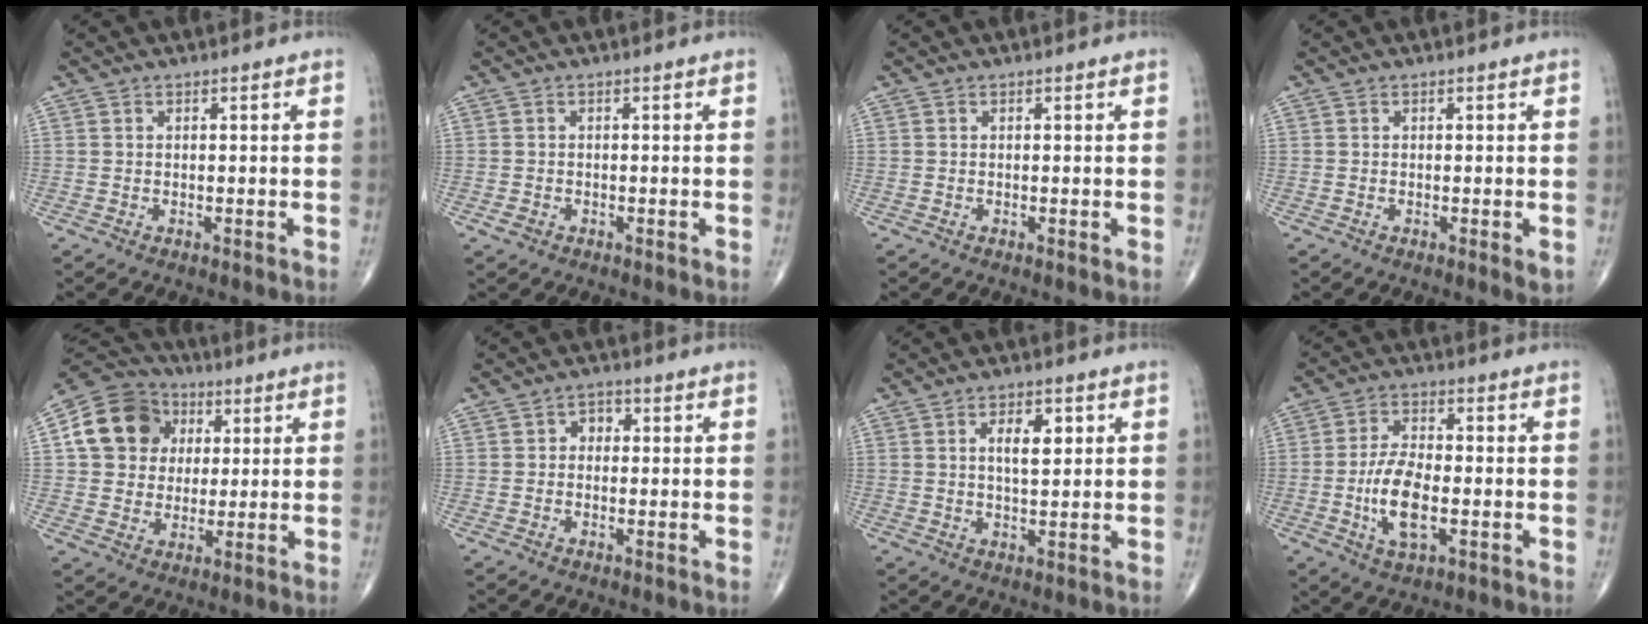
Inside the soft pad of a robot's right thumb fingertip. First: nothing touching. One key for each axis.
{"total": 1.1, "fx": -0.5, "fy": 0.9, "fz": 0.5, "tx": -0.009, "ty": 0.003, "tz": -0.009}
{"total": 0.0}
{"total": 1.3, "fx": -0.3, "fy": 0.4, "fz": 1.2, "tx": -0.021, "ty": -0.005, "tz": -0.007}
{"total": 14.6, "fx": 3.6, "fy": 12.4, "fz": 6.8, "tx": -0.101, "ty": 0.009, "tz": 0.058}
{"total": 2.6, "fx": 0.1, "fy": 2.2, "fz": 1.5, "tx": -0.003, "ty": 0.010, "tz": -0.007}
{"total": 5.3, "fx": 1.6, "fy": 2.4, "fz": 4.4, "tx": -0.061, "ty": -0.007, "tz": 0.026}
{"total": 9.4, "fx": -2.1, "fy": 4.2, "fz": 8.1, "tx": -0.158, "ty": 0.008, "tz": -0.039}